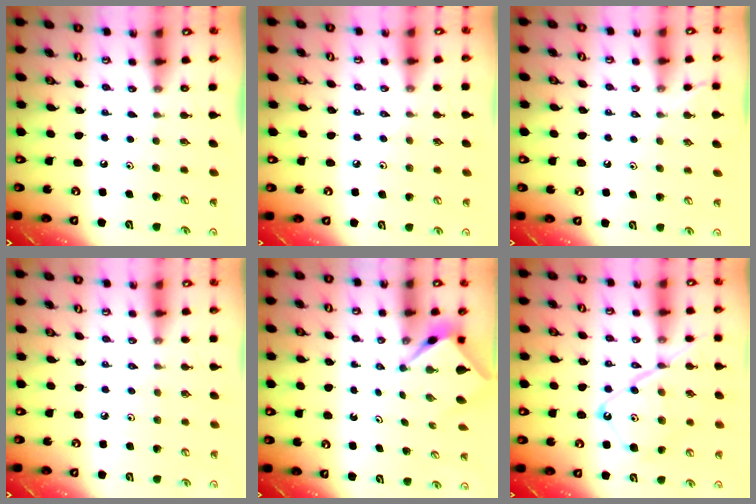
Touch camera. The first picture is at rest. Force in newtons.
{"total": 2.6, "press": 2.5, "slide": 0.5}
{"total": 1.8, "press": 1.8, "slide": 0.4}
{"total": 1.9, "press": 1.8, "slide": 0.5}
{"total": 2.6, "press": 2.6, "slide": 0.1}
{"total": 16.0, "press": 15.9, "slide": 1.6}